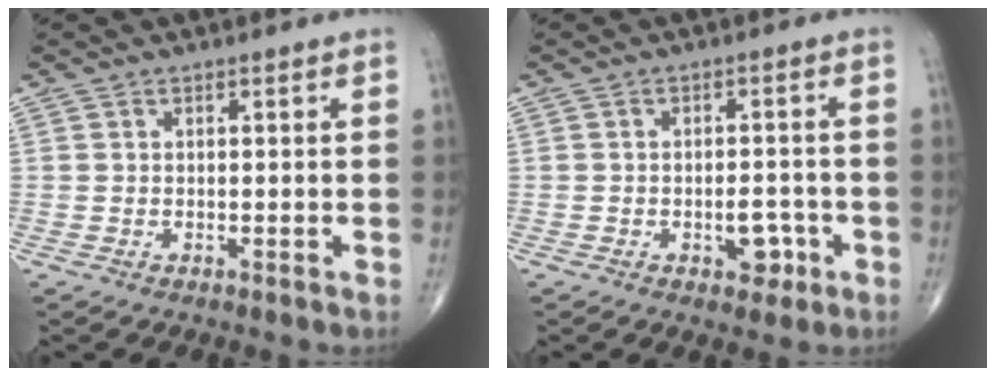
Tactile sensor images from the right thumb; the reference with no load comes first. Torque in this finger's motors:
{"motor_torque": [0.48, 0.31, 0.22, -0.37, 0.07]}